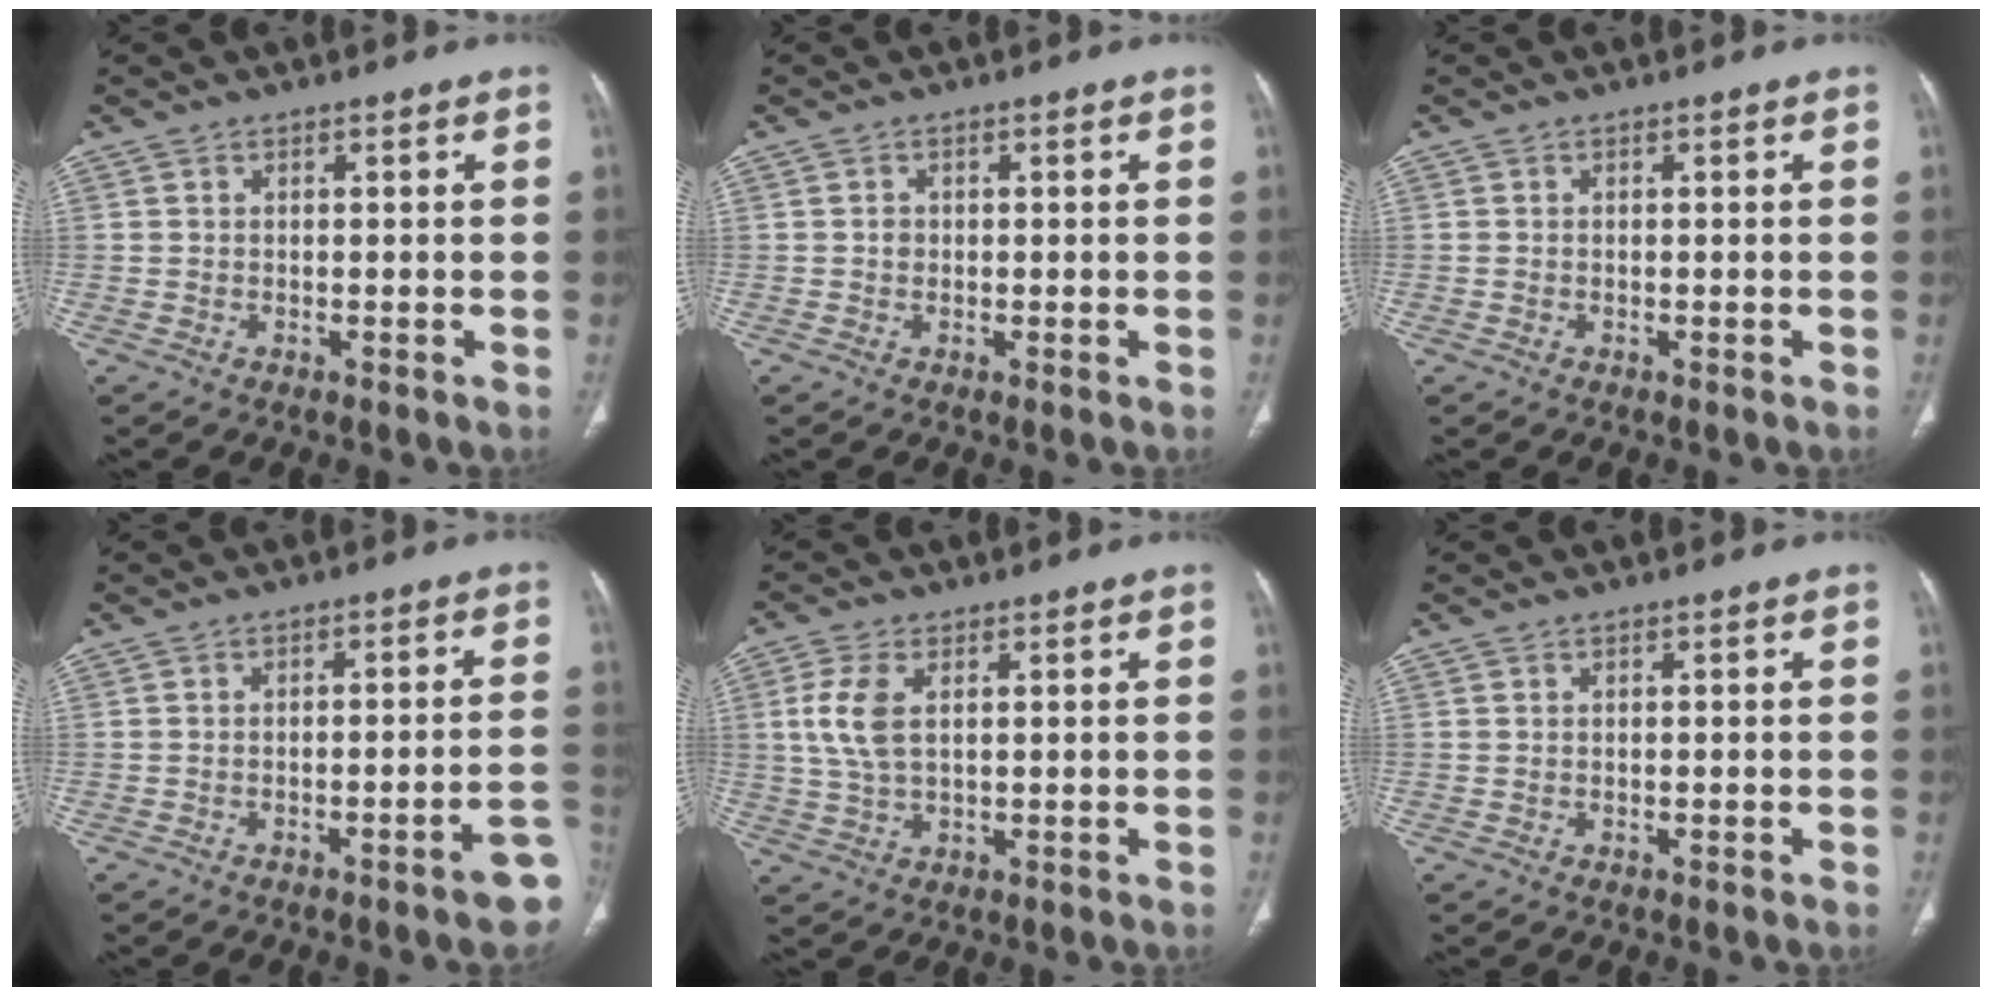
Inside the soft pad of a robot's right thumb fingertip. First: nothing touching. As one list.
[{"total": 1.1, "force": [-0.1, 1.0, 0.5], "torque": [0.002, 0.004, -0.003]}, {"total": 0.0}, {"total": 5.9, "force": [-3.3, 0.7, 4.9], "torque": [-0.053, 0.027, -0.038]}, {"total": 6.9, "force": [1.5, 3.7, 5.6], "torque": [-0.126, 0.003, 0.031]}, {"total": 0.0}]